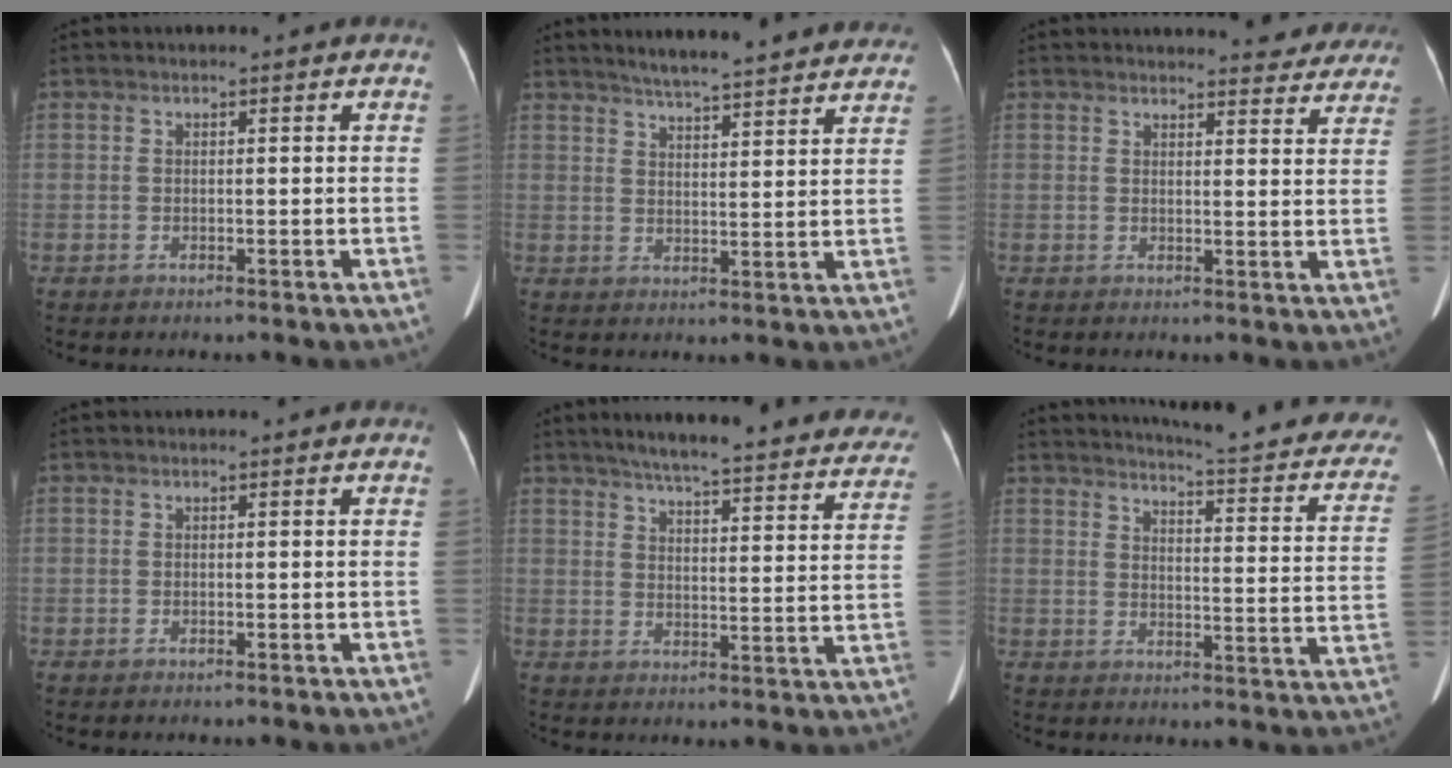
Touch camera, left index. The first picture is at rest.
{"total": 16.4, "force": [14.8, 1.6, 7.1], "torque": [-0.095, 0.019, 0.189]}
{"total": 12.4, "force": [11.8, 2.7, 2.7], "torque": [0.000, -0.017, 0.110]}
{"total": 0.0}
{"total": 28.8, "force": [25.8, 4.1, 12.3], "torque": [-0.172, -0.042, 0.306]}
{"total": 22.1, "force": [19.7, 2.4, 9.9], "torque": [-0.123, -0.073, 0.213]}